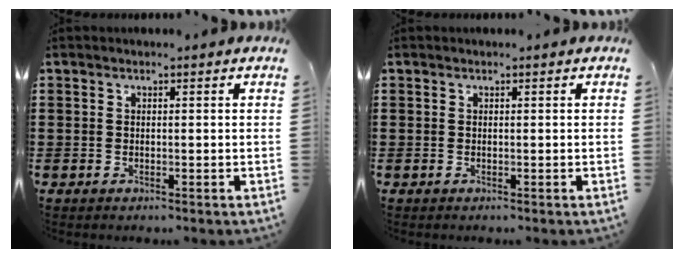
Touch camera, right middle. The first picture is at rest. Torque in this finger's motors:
{"motor_torque": [-0.05, 0.05, 0.00, 0.00]}